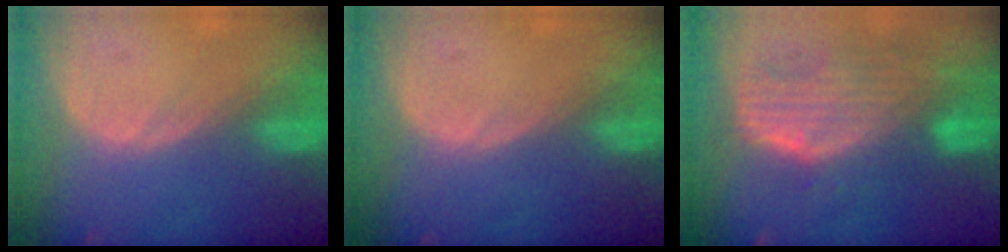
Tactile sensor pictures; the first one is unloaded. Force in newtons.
{"total": 0.0}
{"total": 10.5, "press": 9.1, "slide": 5.4}